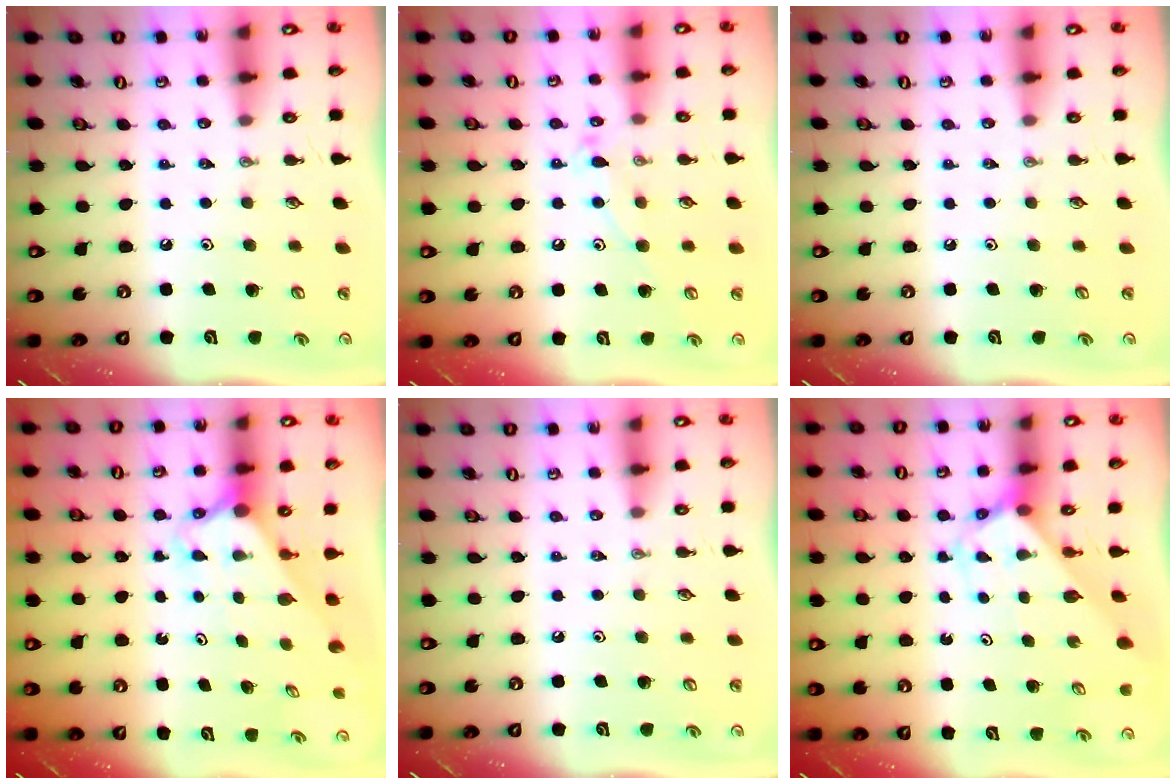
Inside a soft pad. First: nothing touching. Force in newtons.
{"total": 9.8, "press": 9.7, "slide": 0.9}
{"total": 0.0}
{"total": 2.7, "press": 2.7, "slide": 0.2}
{"total": 0.0}
{"total": 2.7, "press": 2.7, "slide": 0.2}